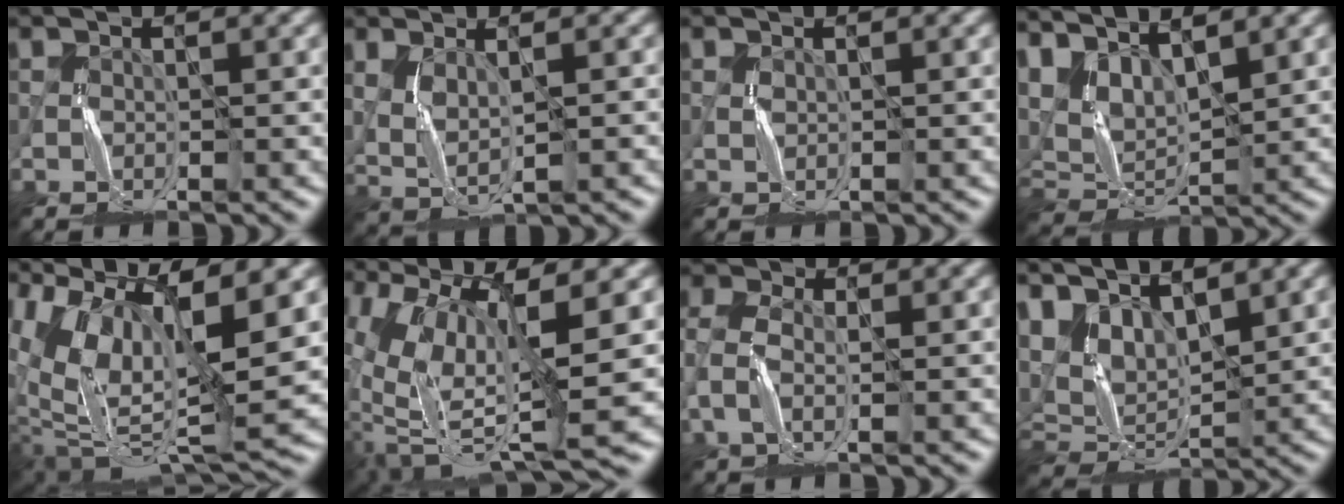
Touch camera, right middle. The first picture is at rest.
{"total": 2.8, "force": [0.6, 1.0, 2.5], "torque": [-0.061, -0.007, 0.021]}
{"total": 0.0}
{"total": 4.8, "force": [2.7, 2.5, 3.1], "torque": [-0.075, 0.004, 0.055]}
{"total": 12.9, "force": [3.5, 5.0, 11.3], "torque": [-0.208, 0.004, 0.081]}
{"total": 11.4, "force": [-1.3, 3.8, 10.7], "torque": [-0.217, -0.015, -0.005]}
{"total": 2.9, "force": [-0.8, 1.9, 2.1], "torque": [-0.063, 0.004, -0.023]}
{"total": 5.6, "force": [3.2, 2.9, 3.6], "torque": [-0.083, 0.008, 0.062]}